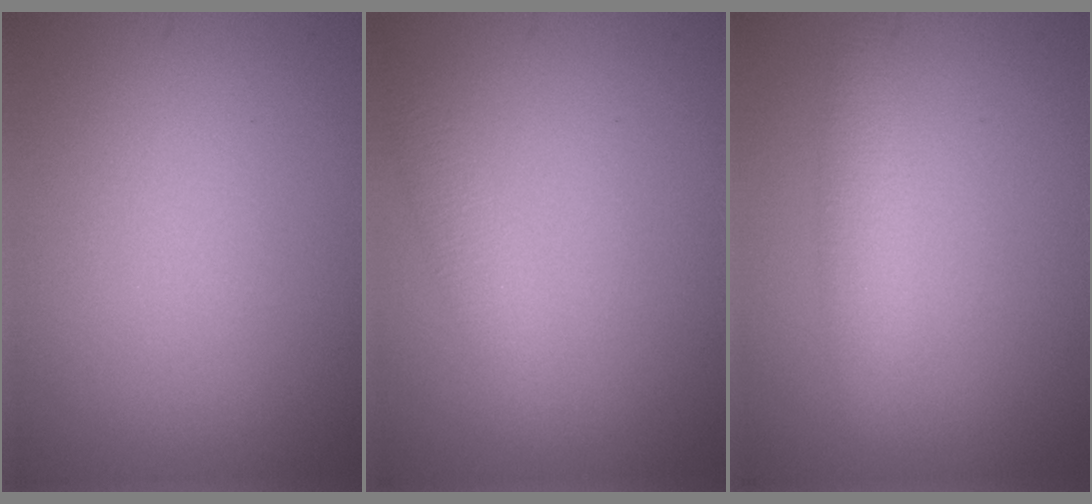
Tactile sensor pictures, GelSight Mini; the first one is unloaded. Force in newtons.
{"total": 2.0, "press": 2.0, "slide": 0.1}
{"total": 2.5, "press": 2.5, "slide": 0.1}